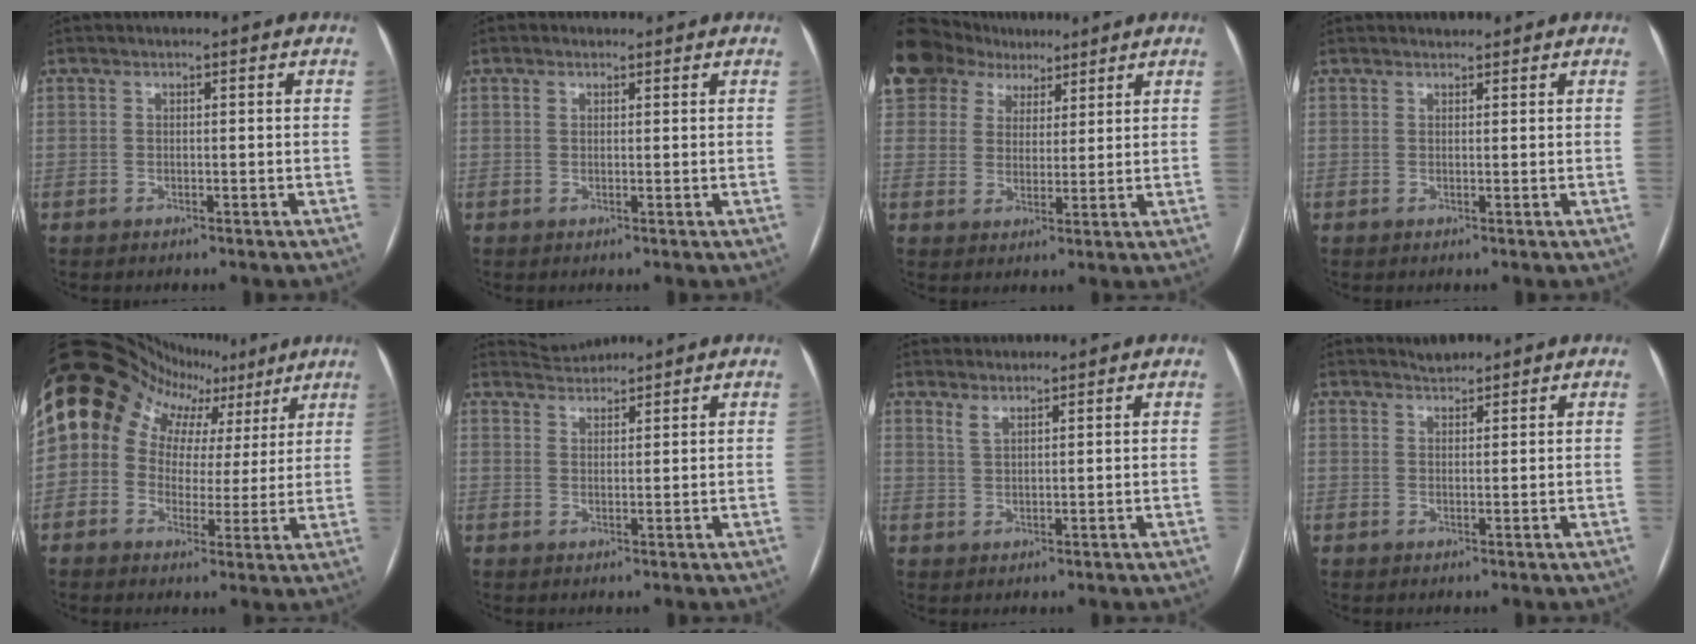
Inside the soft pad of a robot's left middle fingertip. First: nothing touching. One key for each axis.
{"total": 1.1, "fx": 0.7, "fy": 0.8, "fz": 0.4, "tx": -0.013, "ty": 0.010, "tz": 0.012}
{"total": 17.9, "fx": 11.9, "fy": 11.8, "fz": 6.2, "tx": -0.190, "ty": 0.065, "tz": 0.224}
{"total": 1.3, "fx": 1.2, "fy": 0.4, "fz": 0.3, "tx": -0.010, "ty": 0.011, "tz": 0.020}
{"total": 18.6, "fx": 8.5, "fy": 13.9, "fz": 9.0, "tx": -0.166, "ty": 0.088, "tz": 0.130}
{"total": 3.0, "fx": 2.9, "fy": -0.2, "fz": -0.7, "tx": 0.002, "ty": 0.012, "tz": 0.060}
{"total": 3.1, "fx": 3.0, "fy": 0.6, "fz": 0.5, "tx": -0.008, "ty": 0.014, "tz": 0.055}
{"total": 1.9, "fx": 1.9, "fy": 0.3, "fz": 0.2, "tx": -0.008, "ty": 0.006, "tz": 0.034}